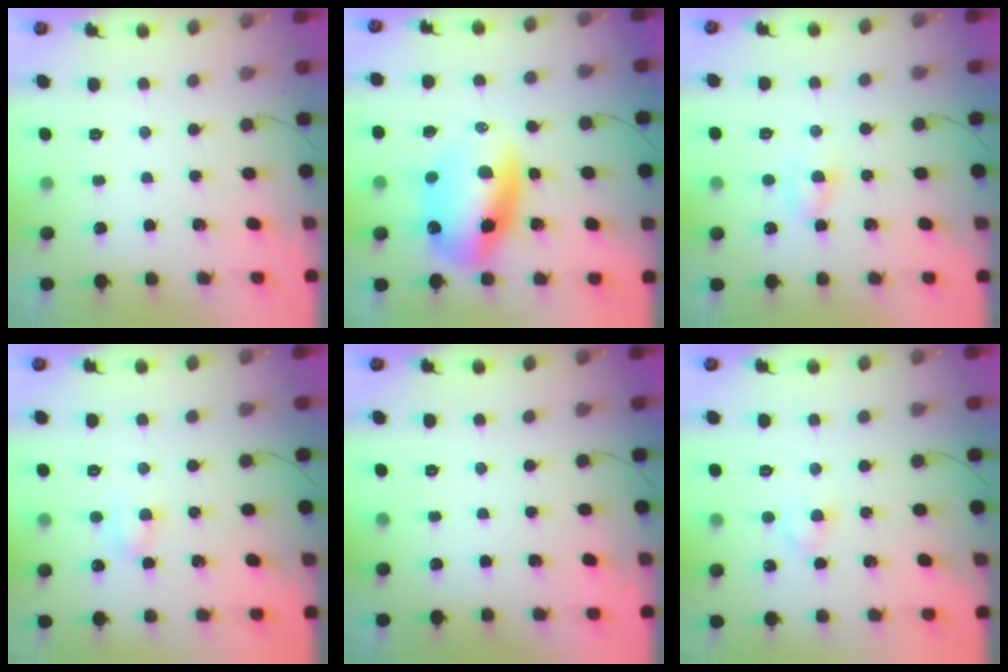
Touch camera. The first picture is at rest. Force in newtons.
{"total": 13.9, "press": 13.6, "slide": 3.2}
{"total": 2.0, "press": 1.8, "slide": 0.8}
{"total": 3.6, "press": 3.5, "slide": 1.1}
{"total": 0.0}
{"total": 3.0, "press": 2.7, "slide": 1.2}